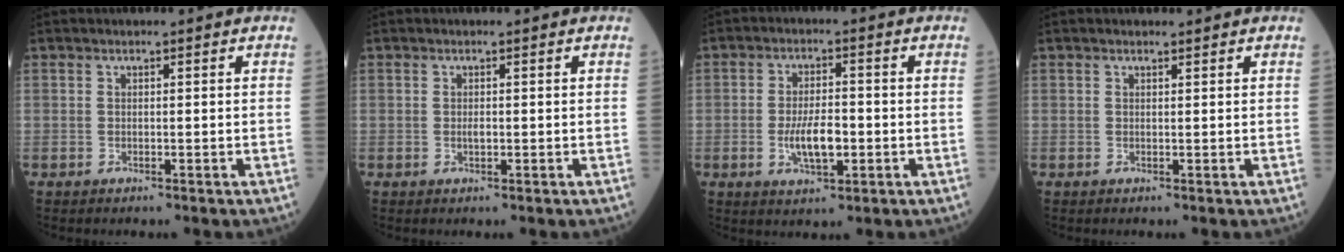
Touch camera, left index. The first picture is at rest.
{"total": 0.8, "force": [-0.4, 0.4, 0.6], "torque": [-0.012, -0.004, -0.004]}
{"total": 6.0, "force": [-1.7, 2.2, 5.3], "torque": [-0.104, -0.005, -0.028]}
{"total": 0.0}